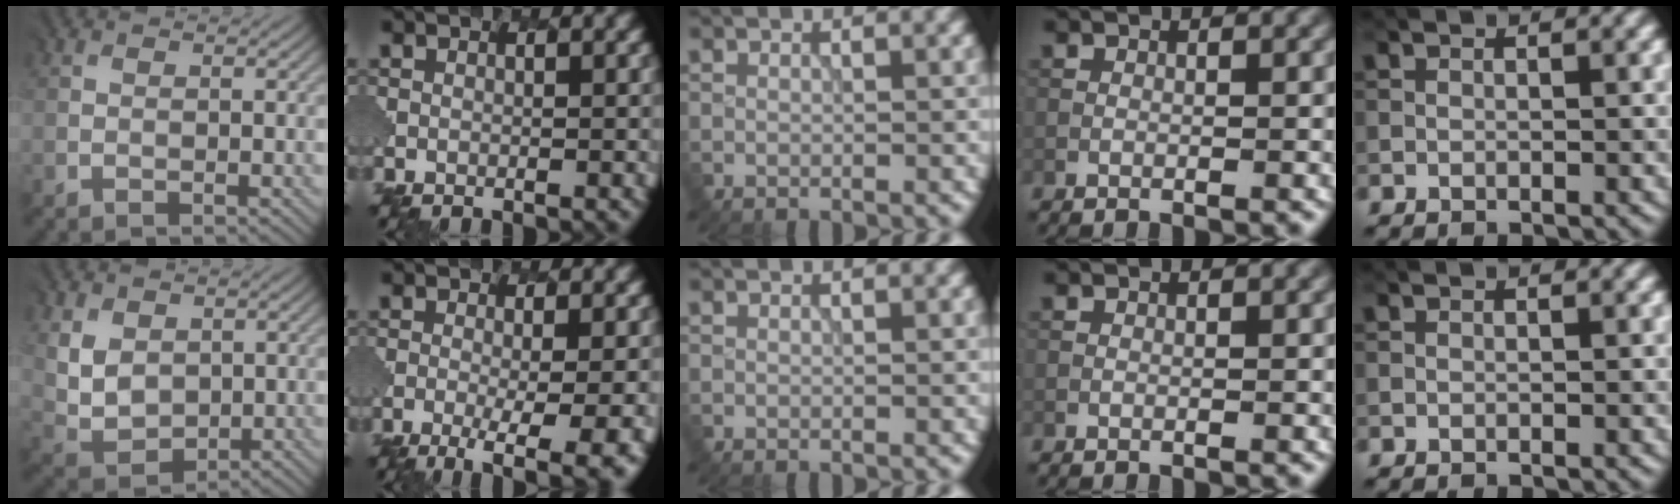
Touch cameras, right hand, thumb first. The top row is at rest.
{"thumb": {"total": 5.9, "force": [2.0, 4.4, 3.3], "torque": [-0.097, -0.009, 0.046]}, "index": {"total": 7.0, "force": [-2.8, 2.2, 6.1], "torque": [-0.078, -0.010, -0.031]}}